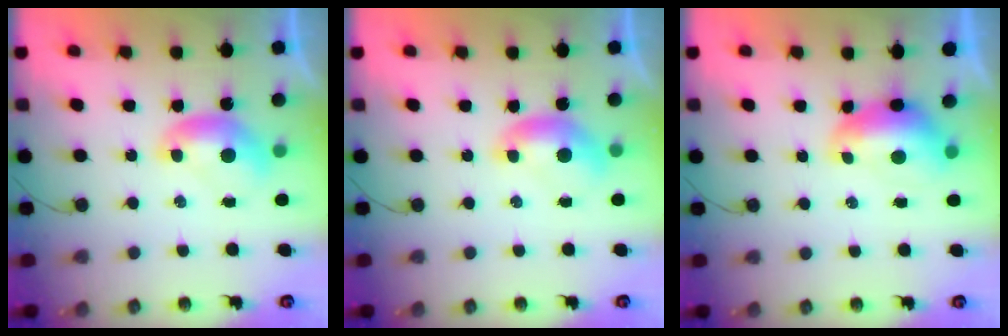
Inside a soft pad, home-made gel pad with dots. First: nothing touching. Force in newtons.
{"total": 0.0}
{"total": 1.2, "press": 1.1, "slide": 0.5}